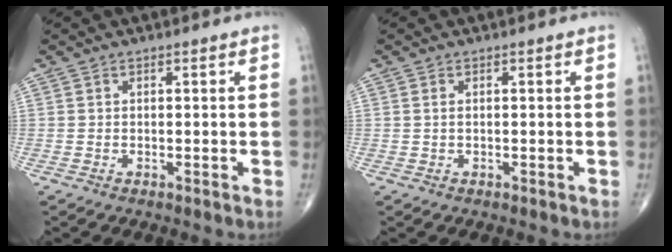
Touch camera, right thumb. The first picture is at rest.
{"total": 0.6, "force": [0.2, 0.2, 0.5], "torque": [-0.015, 0.004, 0.005]}